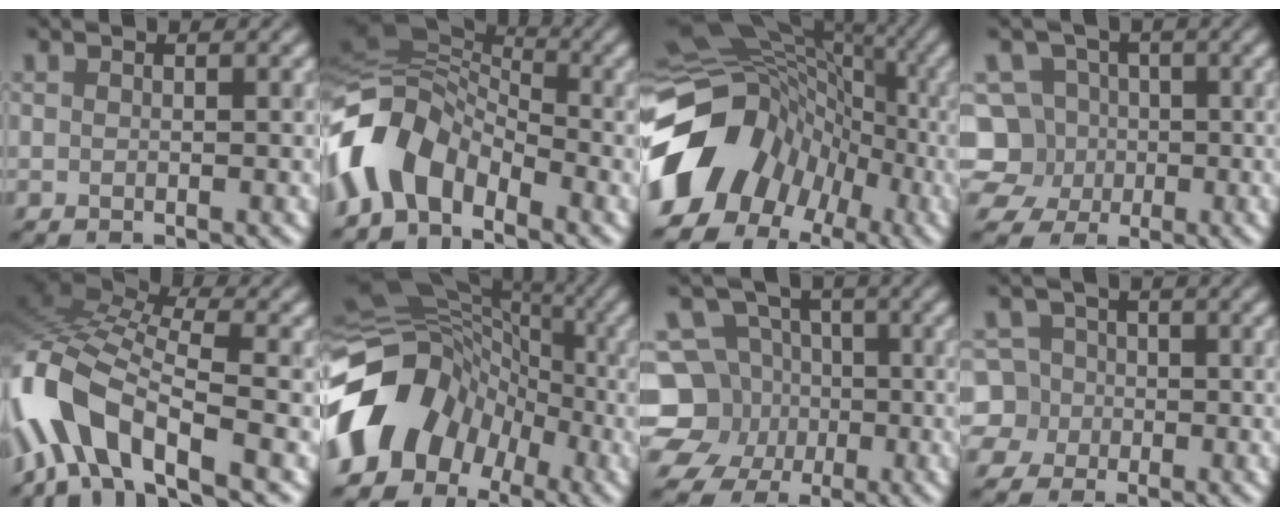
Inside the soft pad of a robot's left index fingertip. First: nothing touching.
{"total": 8.7, "force": [-3.6, 5.4, 5.7], "torque": [-0.102, 0.015, -0.089]}
{"total": 13.7, "force": [-3.6, 11.1, 7.1], "torque": [-0.148, -0.004, -0.077]}
{"total": 7.3, "force": [-1.2, 6.7, 2.7], "torque": [-0.044, 0.028, -0.054]}
{"total": 11.5, "force": [-5.2, 4.9, 9.0], "torque": [-0.182, 0.011, -0.109]}
{"total": 12.7, "force": [-4.4, 9.8, 6.7], "torque": [-0.126, 0.005, -0.097]}
{"total": 9.8, "force": [-2.2, 9.0, 3.1], "torque": [-0.074, 0.014, -0.072]}
{"total": 6.5, "force": [-1.5, 6.2, 1.5], "torque": [-0.030, 0.020, -0.056]}